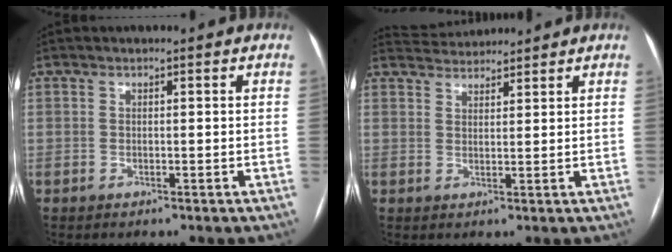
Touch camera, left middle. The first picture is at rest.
{"total": 4.4, "force": [4.4, 0.5, 0.1], "torque": [-0.009, 0.027, 0.075]}